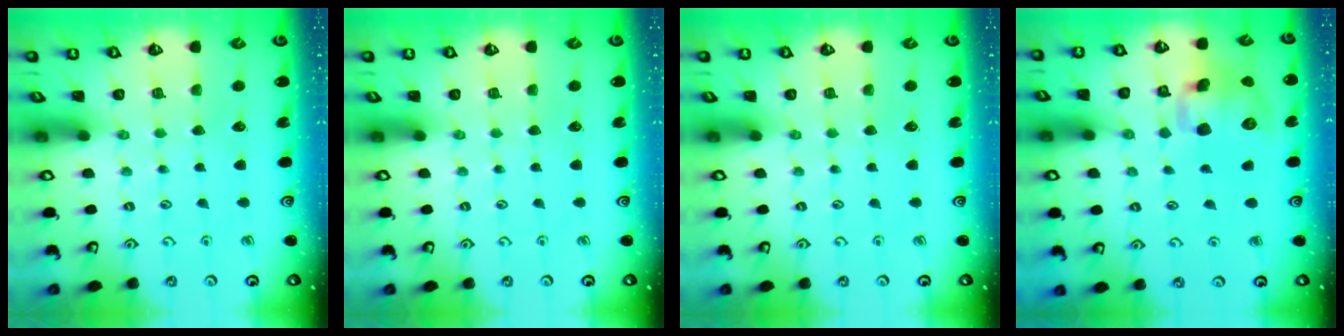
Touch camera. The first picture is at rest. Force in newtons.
{"total": 0.0}
{"total": 0.0}
{"total": 12.6, "press": 12.5, "slide": 2.1}